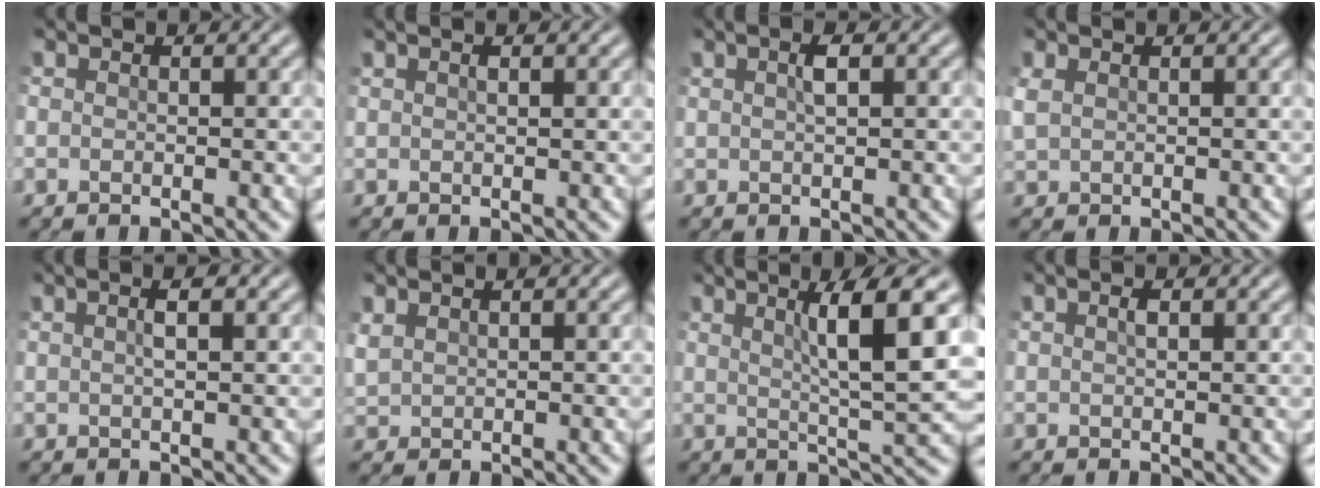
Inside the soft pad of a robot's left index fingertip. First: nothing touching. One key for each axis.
{"total": 1.0, "fx": 0.6, "fy": 0.3, "fz": 0.8, "tx": -0.012, "ty": 0.000, "tz": 0.008}
{"total": 1.4, "fx": 0.5, "fy": 0.4, "fz": 1.3, "tx": -0.026, "ty": 0.004, "tz": 0.008}
{"total": 1.3, "fx": 0.6, "fy": 0.7, "fz": 0.9, "tx": -0.028, "ty": 0.001, "tz": 0.014}
{"total": 2.5, "fx": 1.1, "fy": 0.8, "fz": 2.1, "tx": -0.017, "ty": 0.003, "tz": -0.002}
{"total": 1.2, "fx": 0.9, "fy": 0.6, "fz": 0.5, "tx": -0.020, "ty": 0.003, "tz": 0.024}
{"total": 7.1, "fx": 2.5, "fy": 1.0, "fz": 6.6, "tx": -0.093, "ty": 0.003, "tz": 0.039}
{"total": 1.0, "fx": 0.4, "fy": 0.3, "fz": 0.8, "tx": -0.018, "ty": 0.002, "tz": 0.007}